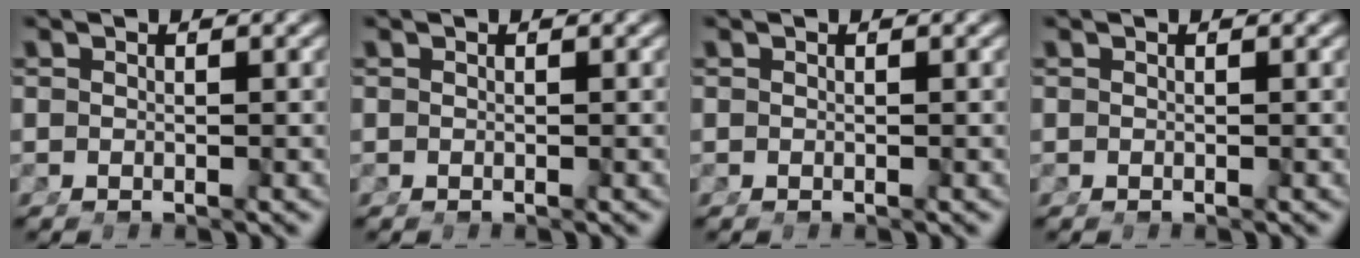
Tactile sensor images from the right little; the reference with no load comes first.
{"total": 0.0}
{"total": 0.0}
{"total": 0.0}